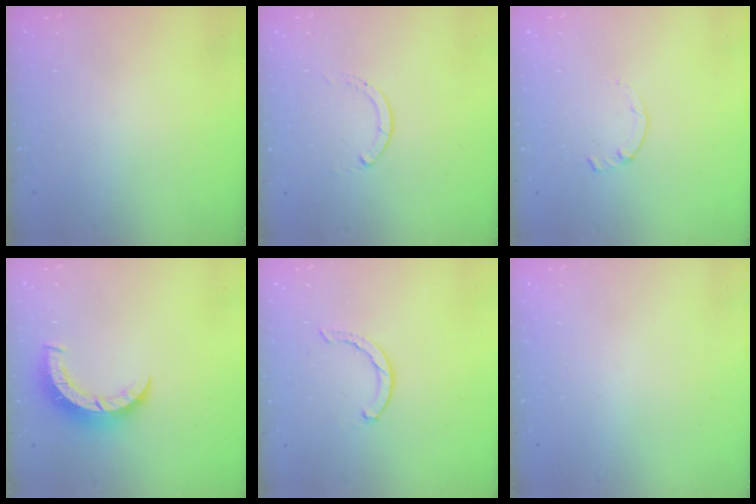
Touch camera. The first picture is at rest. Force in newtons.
{"total": 0.0}
{"total": 1.7, "press": 1.7, "slide": 0.3}
{"total": 7.1, "press": 7.0, "slide": 0.8}
{"total": 1.8, "press": 1.8, "slide": 0.4}
{"total": 2.6, "press": 2.6, "slide": 0.2}